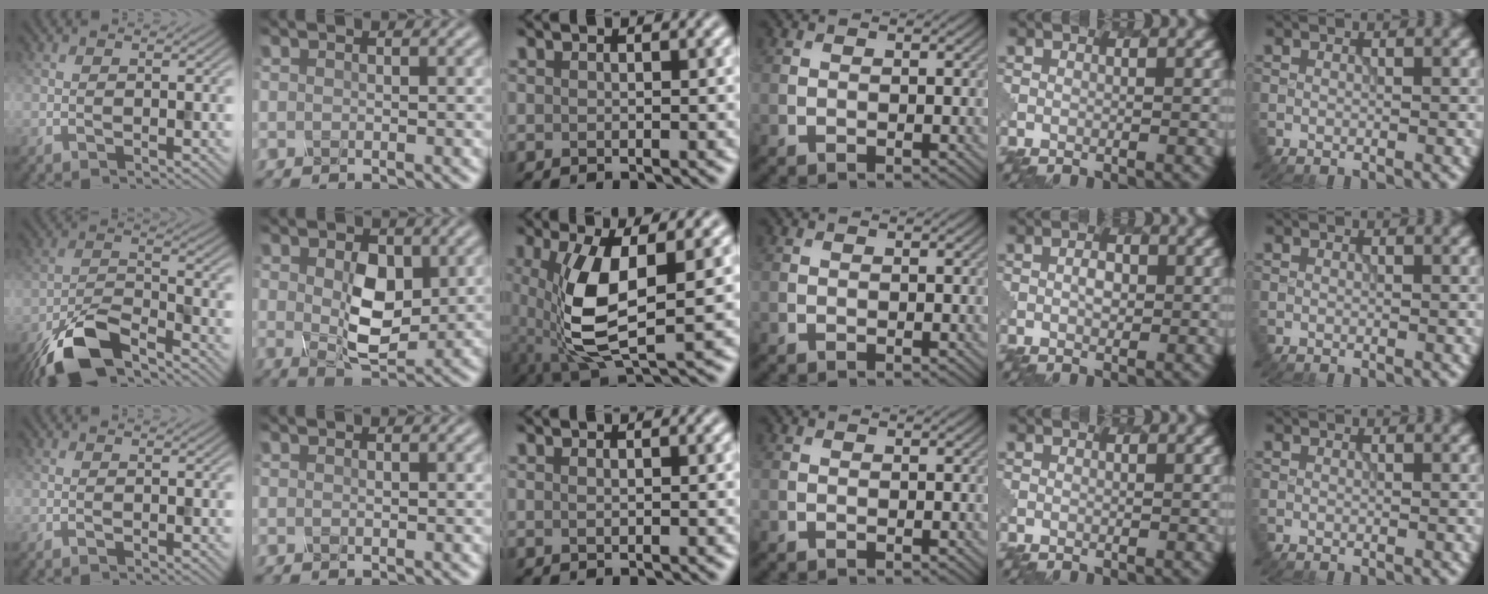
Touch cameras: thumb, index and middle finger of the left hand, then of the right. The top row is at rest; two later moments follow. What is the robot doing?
{"motion": "press", "object": "mechanical pencil"}